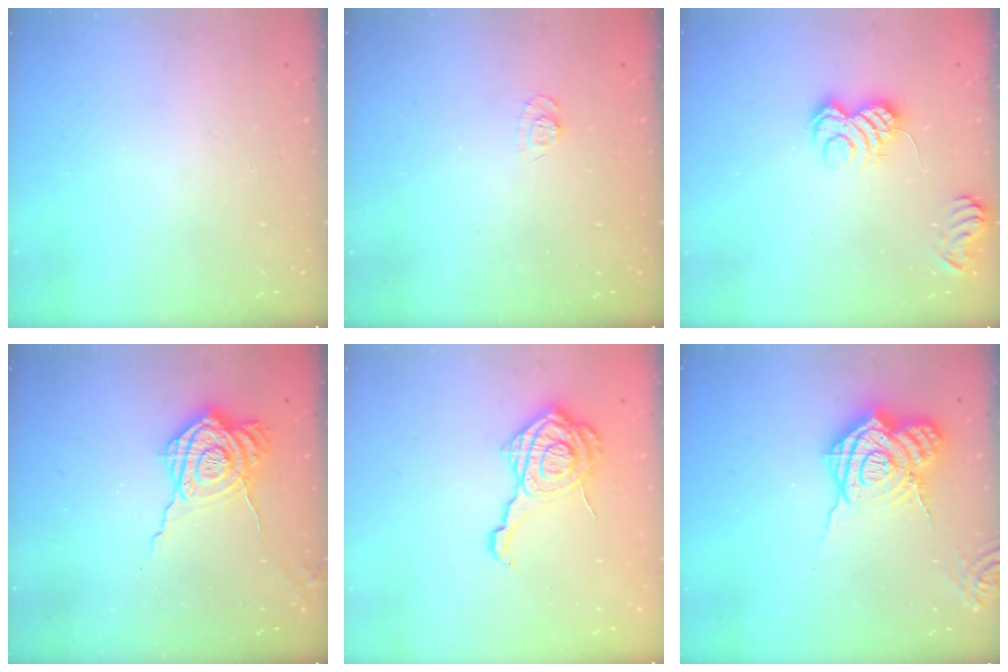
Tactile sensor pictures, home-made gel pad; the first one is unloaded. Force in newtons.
{"total": 5.2, "press": 5.1, "slide": 1.2}
{"total": 6.4, "press": 6.3, "slide": 1.4}
{"total": 10.9, "press": 10.9, "slide": 1.0}
{"total": 16.1, "press": 16.1, "slide": 1.2}
{"total": 19.0, "press": 19.0, "slide": 1.7}